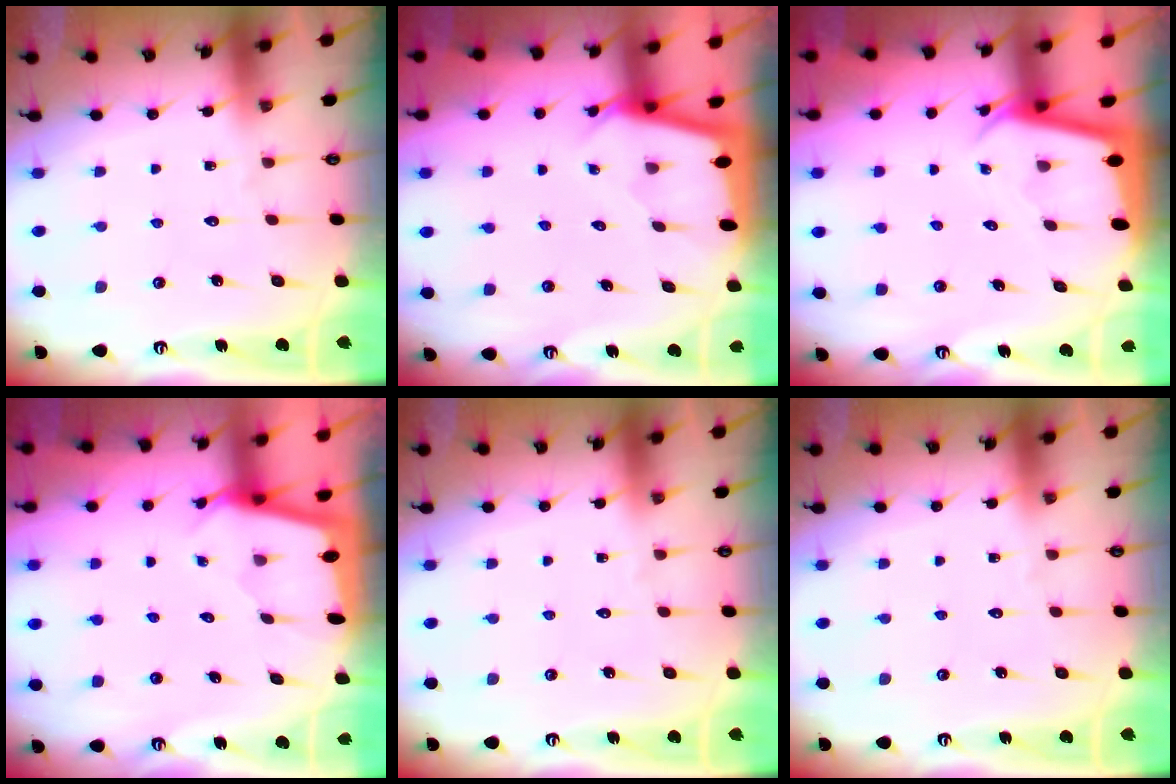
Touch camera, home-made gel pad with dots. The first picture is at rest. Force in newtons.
{"total": 2.4, "press": 2.4, "slide": 0.2}
{"total": 2.2, "press": 2.2, "slide": 0.1}
{"total": 1.7, "press": 1.7, "slide": 0.2}
{"total": 0.0}
{"total": 0.0}